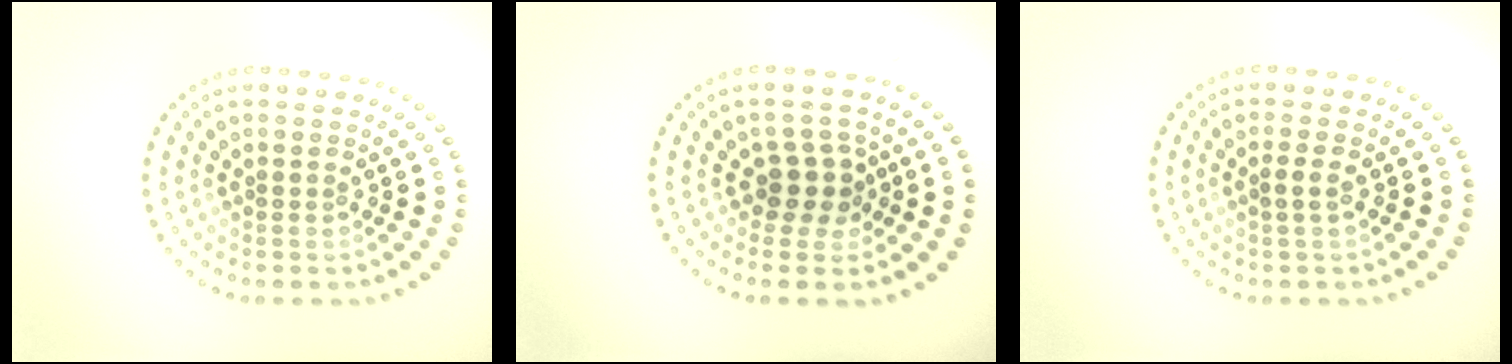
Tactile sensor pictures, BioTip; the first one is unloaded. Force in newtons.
{"total": 2.5, "press": 1.9, "slide": 1.5}
{"total": 1.0, "press": 0.9, "slide": 0.5}